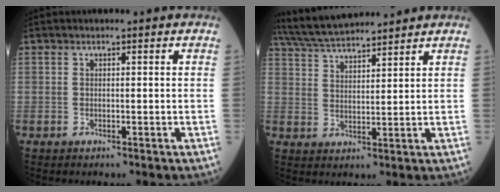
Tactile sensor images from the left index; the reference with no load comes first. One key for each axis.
{"total": 10.6, "fx": 9.8, "fy": 0.9, "fz": 3.9, "tx": -0.078, "ty": 0.031, "tz": 0.177}